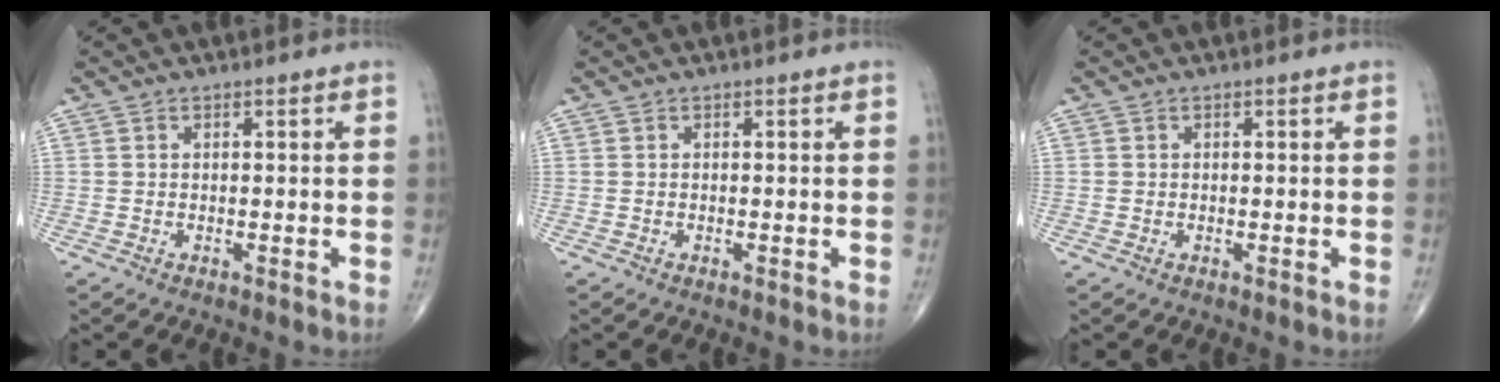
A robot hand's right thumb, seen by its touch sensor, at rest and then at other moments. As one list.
[{"total": 0.0}, {"total": 0.0}]